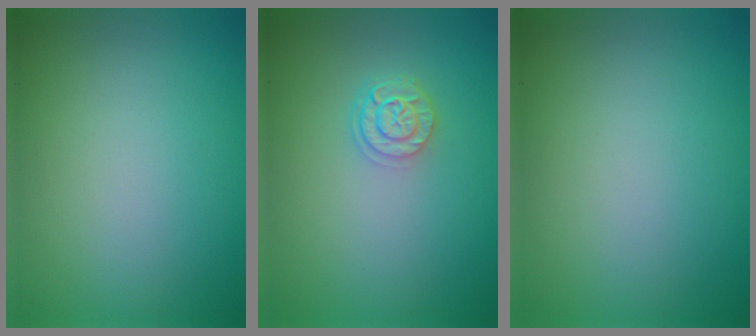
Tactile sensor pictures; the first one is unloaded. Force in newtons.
{"total": 2.4, "press": 2.0, "slide": 1.3}
{"total": 0.0}